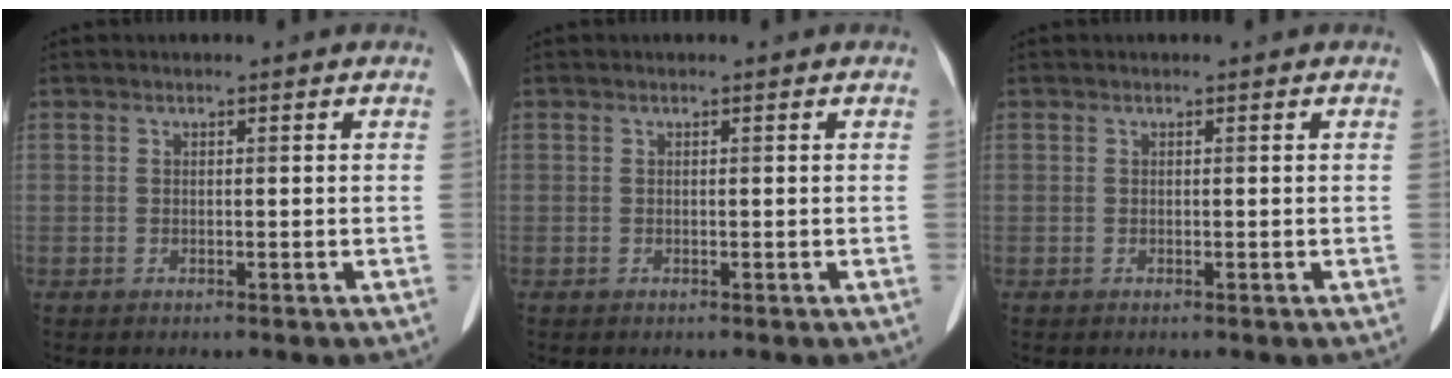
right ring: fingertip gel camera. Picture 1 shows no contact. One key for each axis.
{"total": 0.0}
{"total": 0.0}